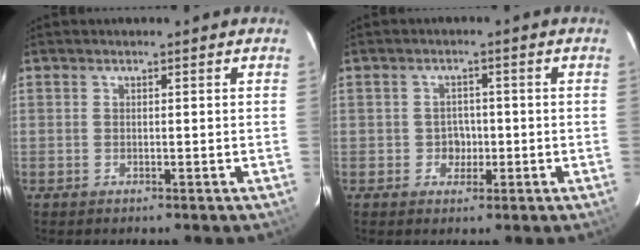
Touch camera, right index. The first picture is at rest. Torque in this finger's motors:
{"motor_torque": [0.02, 0.01, 0.00, 0.00]}